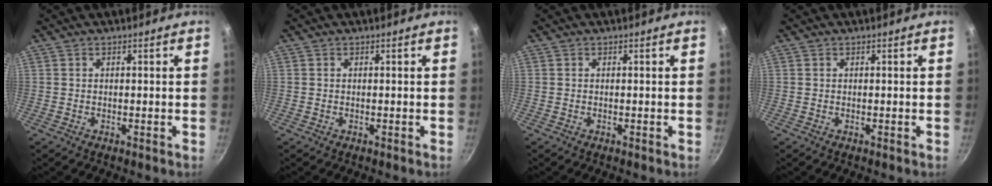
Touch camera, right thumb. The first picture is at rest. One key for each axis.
{"total": 0.0}
{"total": 0.0}
{"total": 0.0}